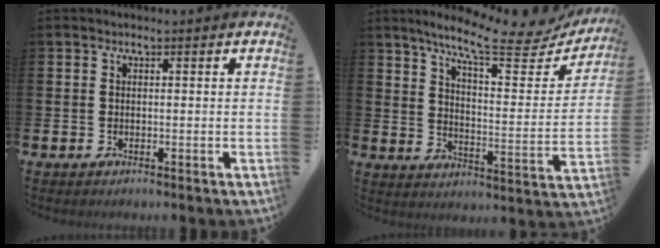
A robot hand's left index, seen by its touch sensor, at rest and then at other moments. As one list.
[{"total": 10.6, "force": [8.5, 2.1, 5.8], "torque": [-0.118, -0.052, 0.137]}]